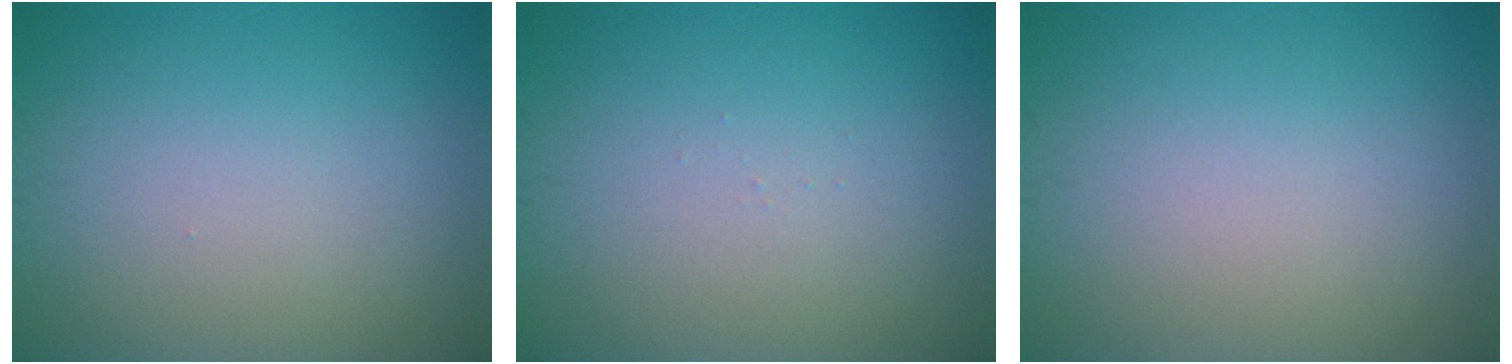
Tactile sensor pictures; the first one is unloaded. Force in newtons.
{"total": 0.0}
{"total": 0.0}